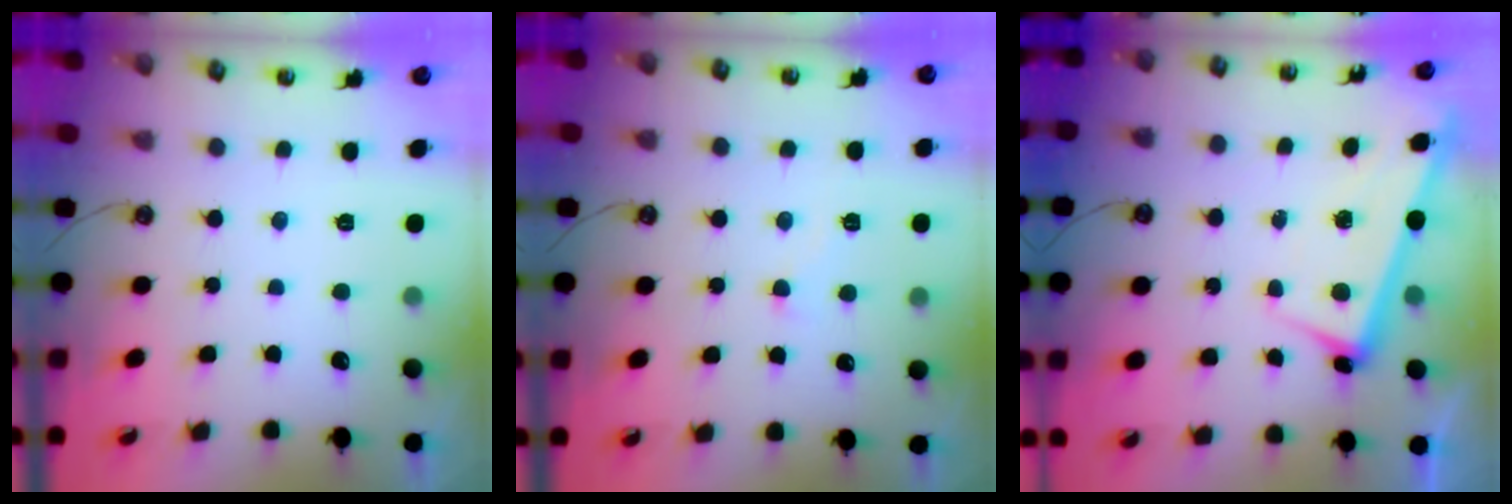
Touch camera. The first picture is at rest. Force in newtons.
{"total": 2.5, "press": 2.5, "slide": 0.4}
{"total": 2.6, "press": 2.5, "slide": 0.7}